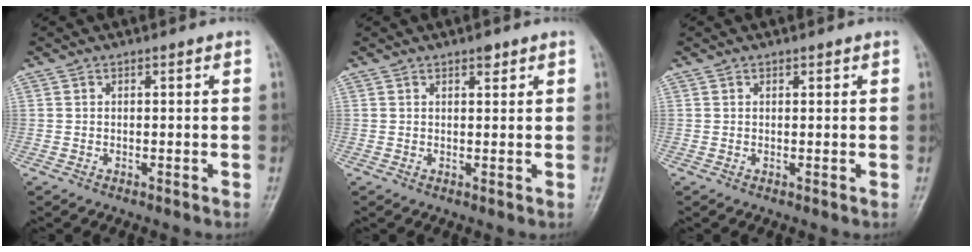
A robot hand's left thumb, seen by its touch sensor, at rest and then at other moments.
{"total": 1.6, "force": [1.1, 0.8, 0.9], "torque": [-0.005, -0.005, 0.015]}
{"total": 0.6, "force": [0.4, 0.4, 0.2], "torque": [0.003, -0.002, 0.004]}